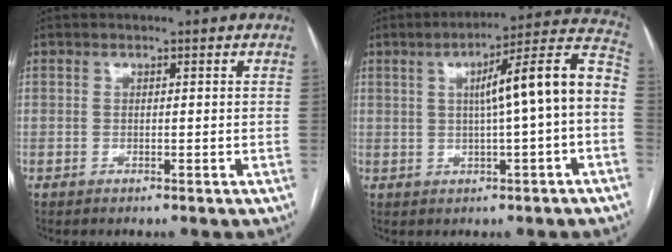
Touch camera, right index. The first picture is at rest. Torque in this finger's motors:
{"motor_torque": [1.20, -0.26, 0.52, 0.12]}